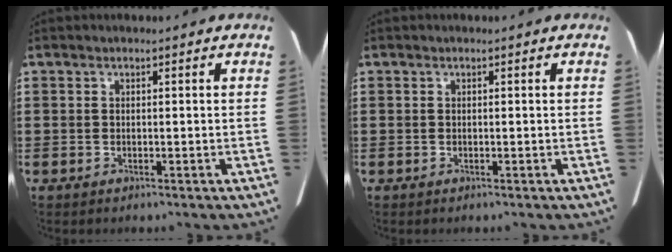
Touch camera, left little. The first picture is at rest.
{"total": 0.0}